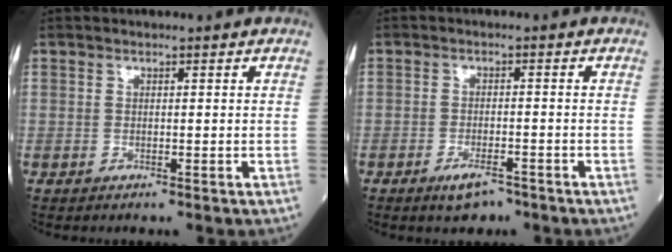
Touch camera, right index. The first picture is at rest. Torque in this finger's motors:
{"motor_torque": [0.19, -0.19, 0.17, 0.03]}